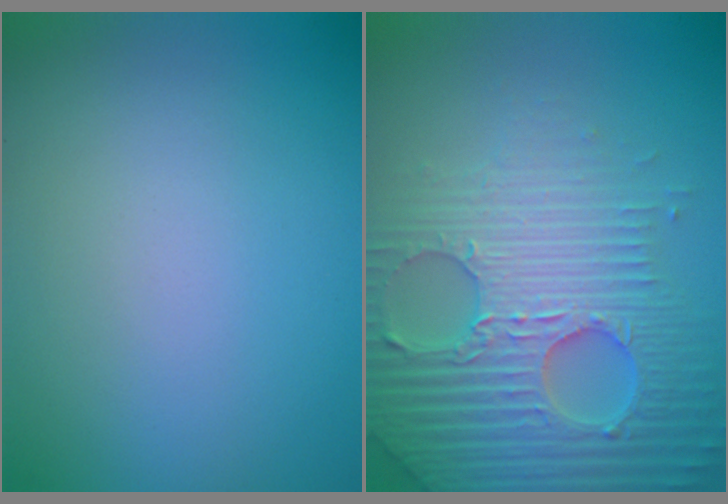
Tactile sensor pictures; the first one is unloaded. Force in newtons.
{"total": 7.3, "press": 7.1, "slide": 1.7}